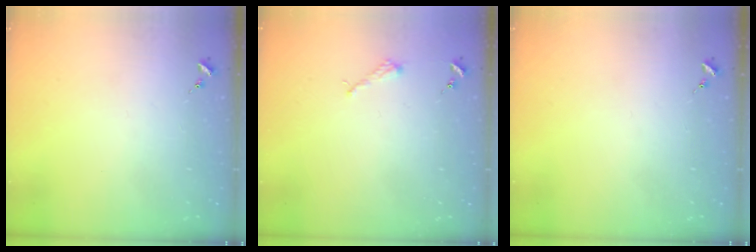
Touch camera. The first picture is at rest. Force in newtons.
{"total": 2.2, "press": 2.2, "slide": 0.3}
{"total": 0.0}